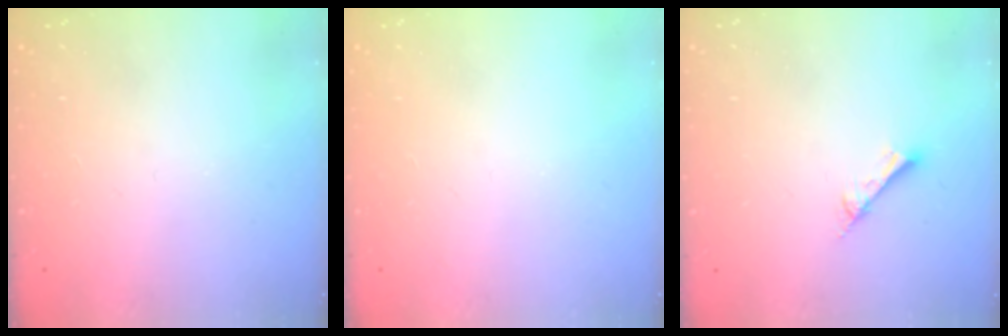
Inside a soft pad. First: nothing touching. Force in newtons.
{"total": 0.0}
{"total": 2.6, "press": 2.6, "slide": 0.1}